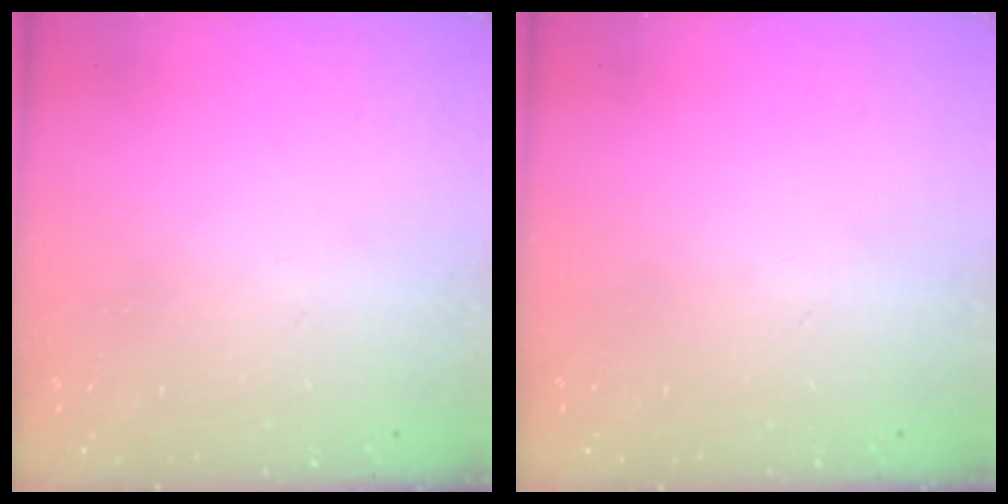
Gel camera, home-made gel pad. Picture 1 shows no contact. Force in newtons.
{"total": 0.0}